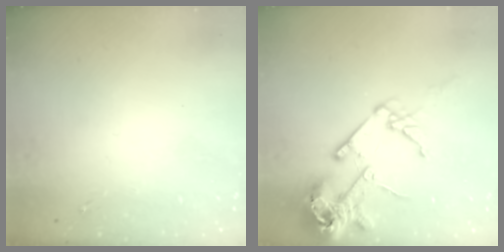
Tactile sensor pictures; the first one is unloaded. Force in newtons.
{"total": 17.6, "press": 17.4, "slide": 2.3}